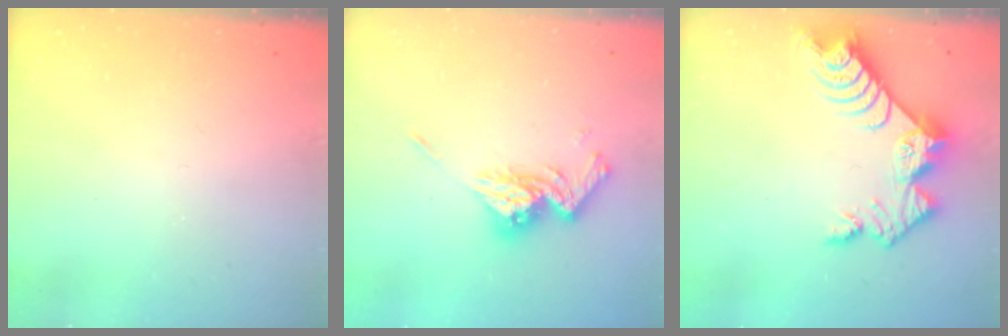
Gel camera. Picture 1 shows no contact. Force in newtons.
{"total": 13.5, "press": 13.4, "slide": 1.2}
{"total": 10.5, "press": 10.4, "slide": 0.8}